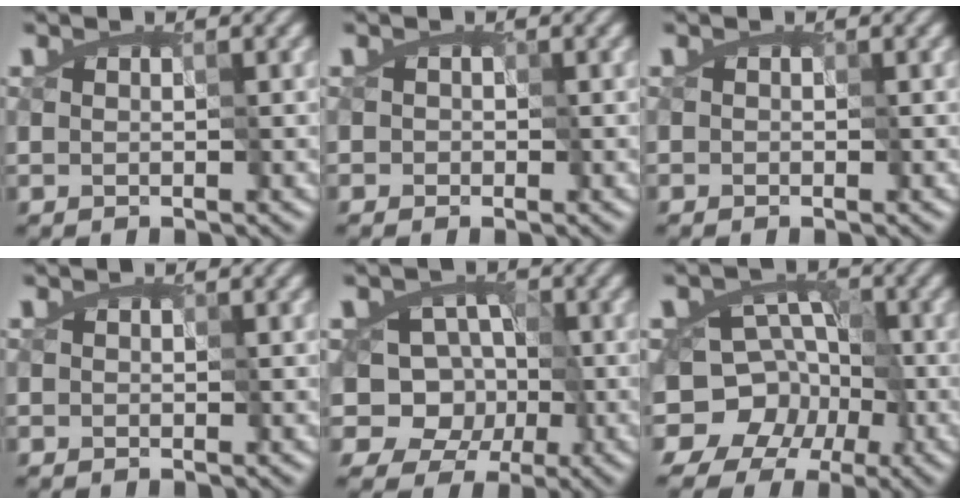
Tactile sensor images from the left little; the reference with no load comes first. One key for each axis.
{"total": 0.8, "fx": -0.3, "fy": 0.7, "fz": 0.3, "tx": -0.004, "ty": 0.006, "tz": -0.008}
{"total": 0.0}
{"total": 0.0}
{"total": 7.9, "fx": -2.3, "fy": 6.8, "fz": 3.4, "tx": -0.024, "ty": 0.027, "tz": -0.067}
{"total": 11.7, "fx": -6.3, "fy": 8.9, "fz": 4.0, "tx": -0.046, "ty": 0.003, "tz": -0.127}